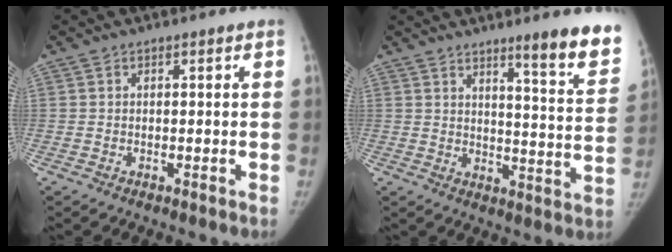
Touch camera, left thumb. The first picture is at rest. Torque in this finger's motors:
{"motor_torque": [1.31, -0.05, 1.17, -1.04, 0.11]}